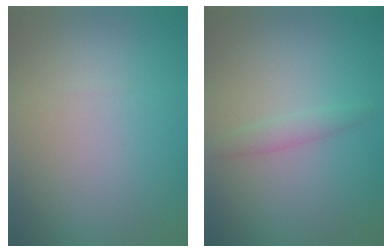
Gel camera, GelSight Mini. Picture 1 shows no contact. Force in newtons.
{"total": 1.4, "press": 1.4, "slide": 0.1}